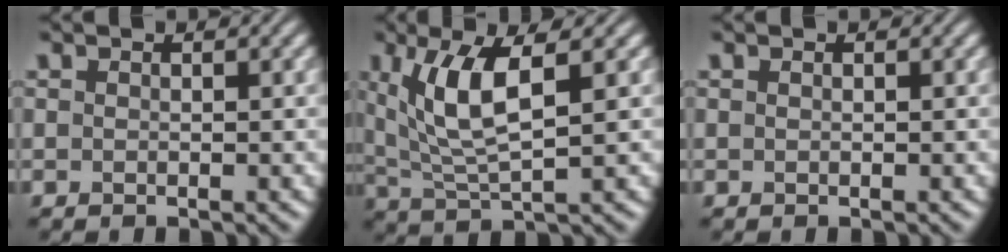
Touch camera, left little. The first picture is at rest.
{"total": 6.2, "force": [1.9, 1.9, 5.6], "torque": [-0.115, -0.003, 0.044]}
{"total": 0.0}